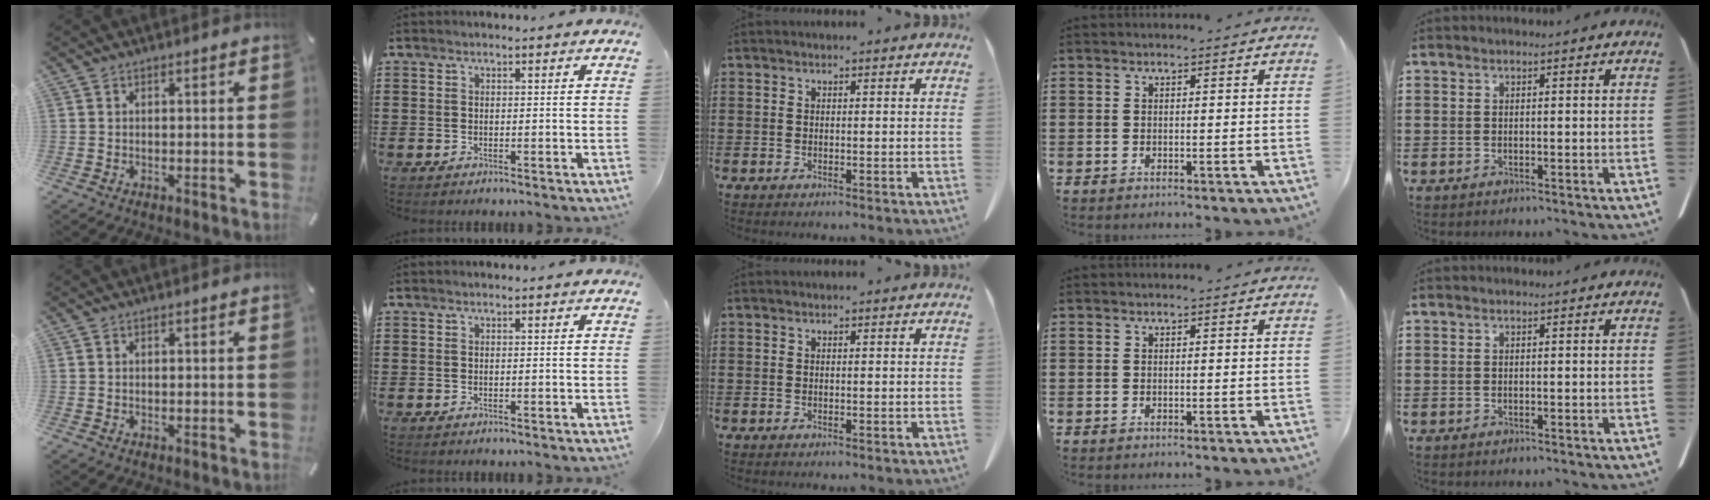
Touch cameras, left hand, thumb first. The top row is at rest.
{}